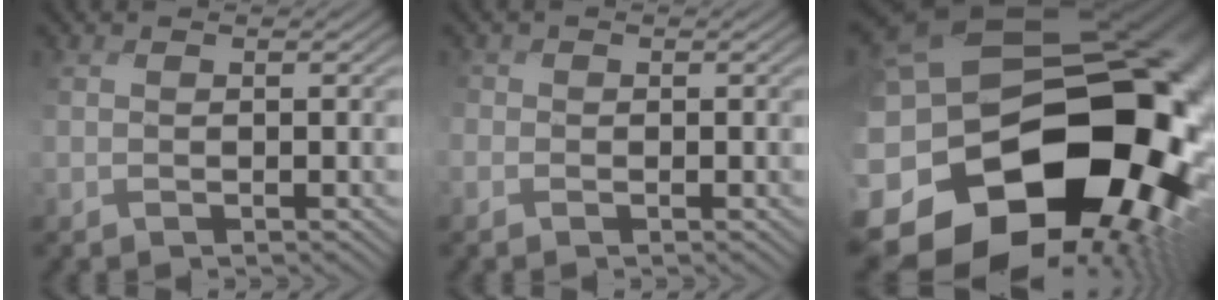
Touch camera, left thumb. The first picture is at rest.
{"total": 1.6, "force": [-0.5, 1.5, -0.3], "torque": [-0.001, 0.008, -0.025]}
{"total": 21.3, "force": [-5.4, 15.5, 13.5], "torque": [-0.268, -0.023, -0.079]}